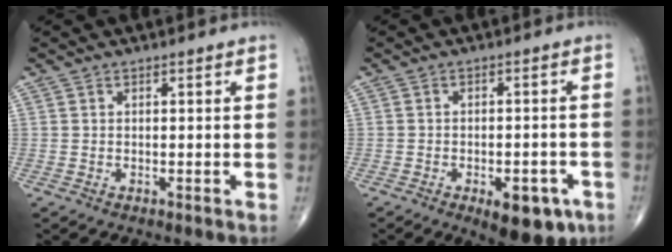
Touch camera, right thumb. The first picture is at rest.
{"total": 9.2, "force": [-4.6, 4.3, 6.6], "torque": [-0.062, 0.013, -0.054]}